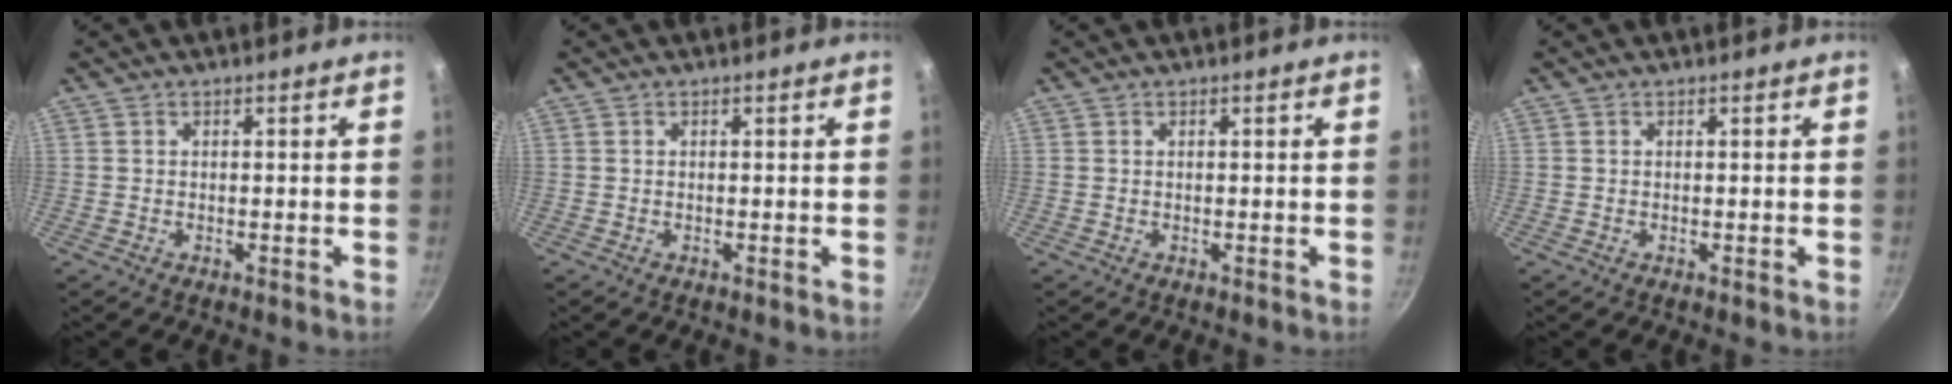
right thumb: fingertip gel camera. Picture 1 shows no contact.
{"total": 0.0}
{"total": 0.0}
{"total": 0.0}